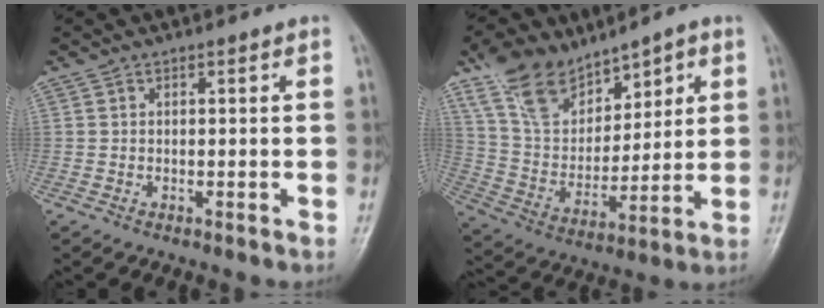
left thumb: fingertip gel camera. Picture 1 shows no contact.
{"total": 16.3, "force": [10.8, 7.8, 9.3], "torque": [-0.154, -0.036, 0.223]}